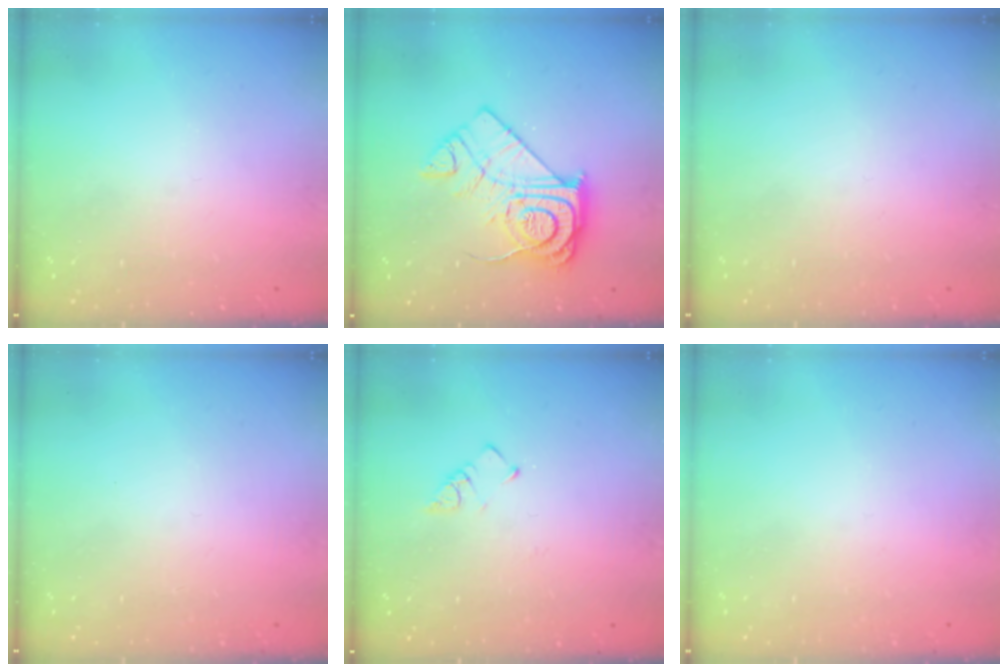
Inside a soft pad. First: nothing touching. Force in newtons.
{"total": 16.2, "press": 16.1, "slide": 1.5}
{"total": 1.5, "press": 1.5, "slide": 0.1}
{"total": 1.6, "press": 1.5, "slide": 0.1}
{"total": 2.7, "press": 2.7, "slide": 0.4}
{"total": 1.8, "press": 1.7, "slide": 0.1}